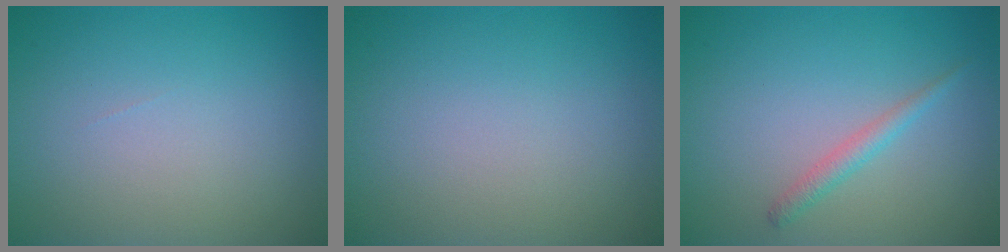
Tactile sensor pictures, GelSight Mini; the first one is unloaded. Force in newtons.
{"total": 0.0}
{"total": 1.4, "press": 1.4, "slide": 0.1}